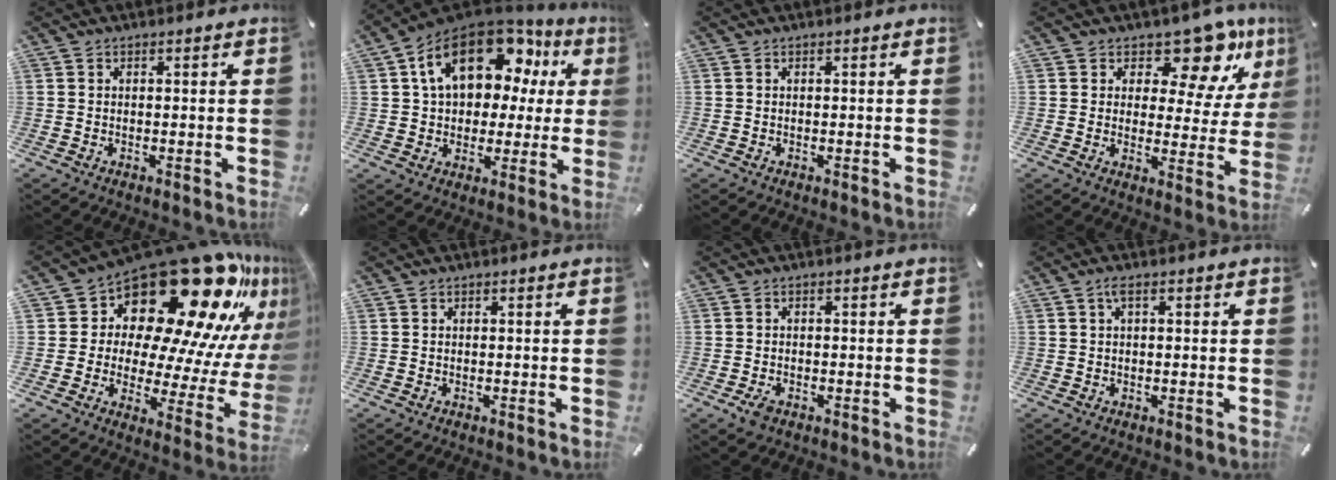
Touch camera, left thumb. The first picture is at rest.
{"total": 18.7, "force": [8.0, 11.9, 11.9], "torque": [-0.215, -0.032, 0.141]}
{"total": 0.0}
{"total": 13.1, "force": [9.2, 6.4, 6.7], "torque": [-0.086, -0.068, 0.159]}
{"total": 27.1, "force": [16.6, 14.1, 16.2], "torque": [-0.218, -0.156, 0.290]}
{"total": 0.0}
{"total": 2.4, "force": [-1.2, 1.6, 1.4], "torque": [-0.039, 0.000, -0.025]}
{"total": 1.9, "force": [0.4, 0.7, 1.7], "torque": [-0.036, 0.006, 0.006]}